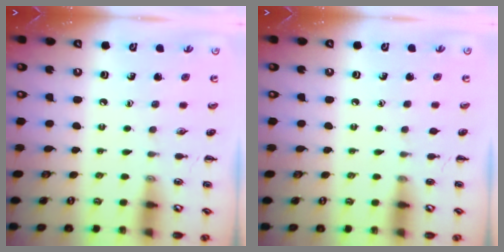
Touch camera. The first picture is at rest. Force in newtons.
{"total": 0.0}